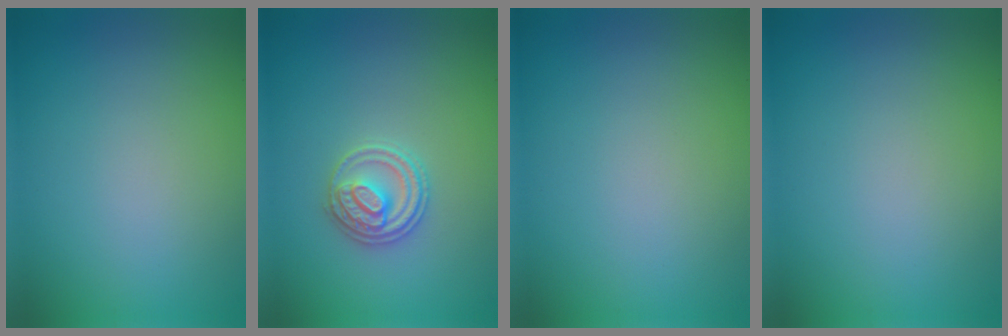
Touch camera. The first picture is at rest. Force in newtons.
{"total": 2.9, "press": 2.9, "slide": 0.1}
{"total": 0.0}
{"total": 0.0}